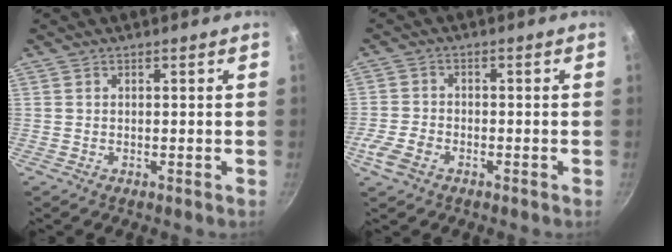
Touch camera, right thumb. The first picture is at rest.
{"total": 4.7, "force": [-2.4, 2.9, 2.8], "torque": [-0.066, 0.010, -0.048]}